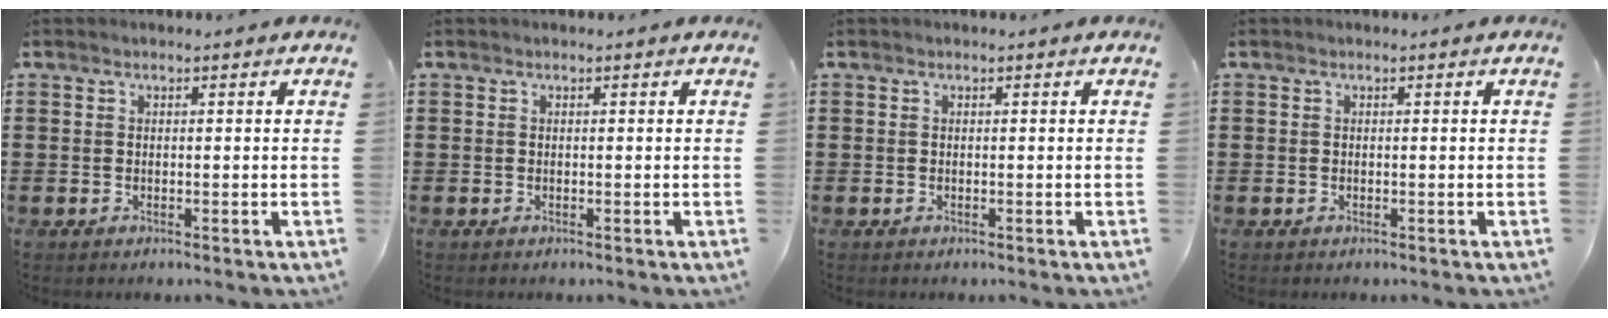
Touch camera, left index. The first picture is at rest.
{"total": 0.0}
{"total": 0.0}
{"total": 0.0}